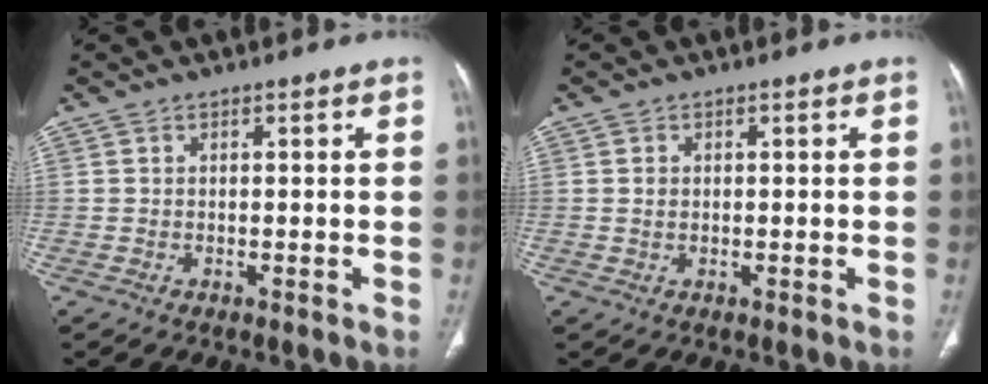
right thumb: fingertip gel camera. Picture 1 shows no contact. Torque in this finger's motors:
{"motor_torque": [-0.36, -0.37, 0.37, 0.02, -0.02]}